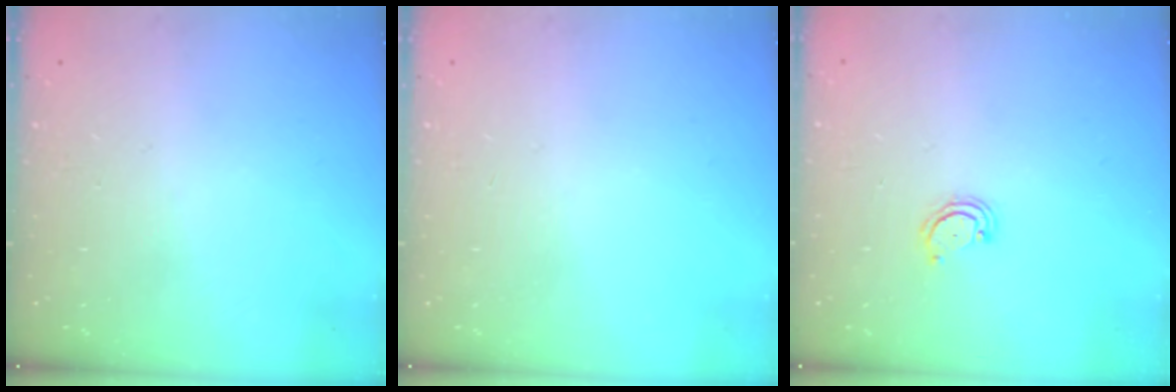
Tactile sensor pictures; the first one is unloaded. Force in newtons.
{"total": 0.0}
{"total": 3.1, "press": 3.0, "slide": 0.4}